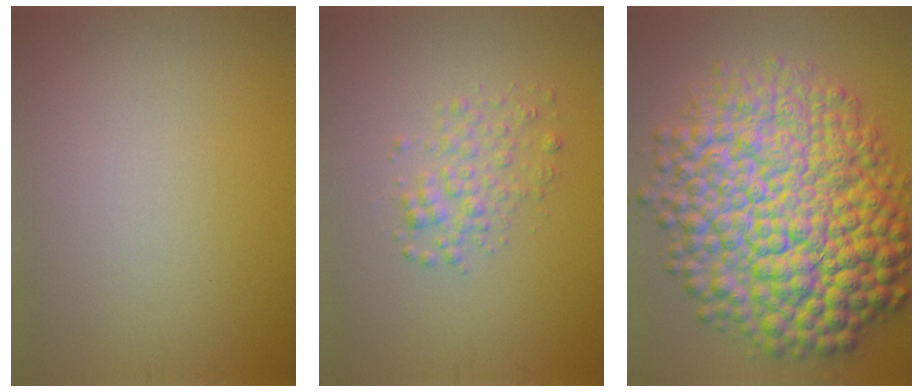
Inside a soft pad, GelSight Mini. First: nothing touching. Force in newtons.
{"total": 2.1, "press": 2.1, "slide": 0.1}
{"total": 15.5, "press": 15.5, "slide": 0.1}